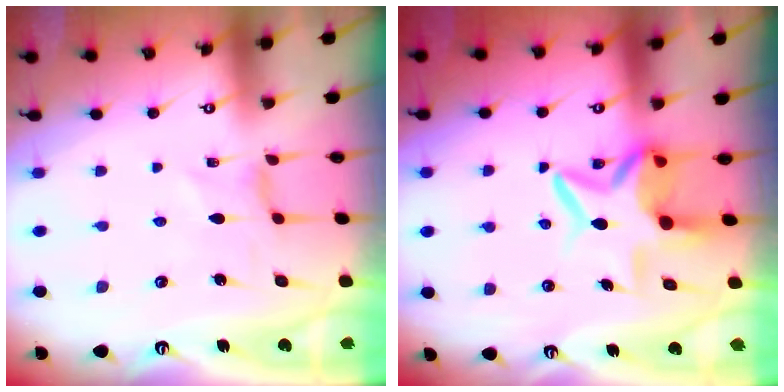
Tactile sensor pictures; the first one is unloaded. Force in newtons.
{"total": 10.8, "press": 10.8, "slide": 1.3}